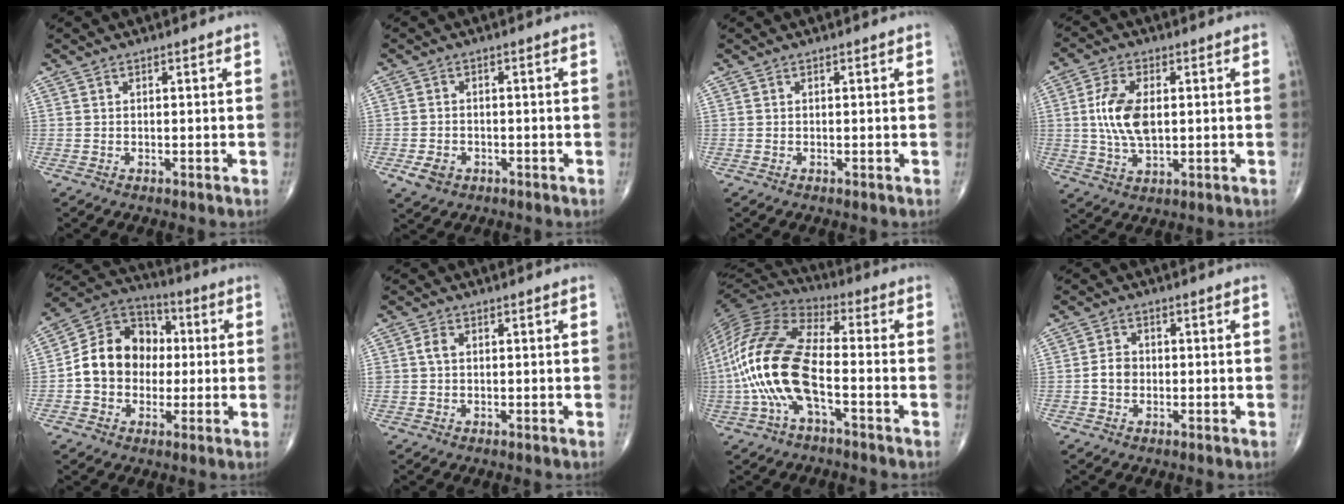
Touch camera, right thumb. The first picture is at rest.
{"total": 3.0, "force": [-1.5, 2.1, 1.5], "torque": [-0.026, 0.005, -0.023]}
{"total": 0.0}
{"total": 9.7, "force": [1.0, 5.1, 8.1], "torque": [-0.165, -0.002, 0.022]}
{"total": 14.2, "force": [-0.2, 11.7, 8.0], "torque": [-0.099, 0.034, -0.014]}
{"total": 2.4, "force": [0.4, 1.7, 1.6], "torque": [-0.032, 0.005, 0.009]}
{"total": 19.1, "force": [-4.2, 8.2, 16.8], "torque": [-0.367, 0.031, -0.084]}
{"total": 3.1, "force": [-0.5, 2.5, 1.8], "torque": [-0.026, 0.011, -0.015]}